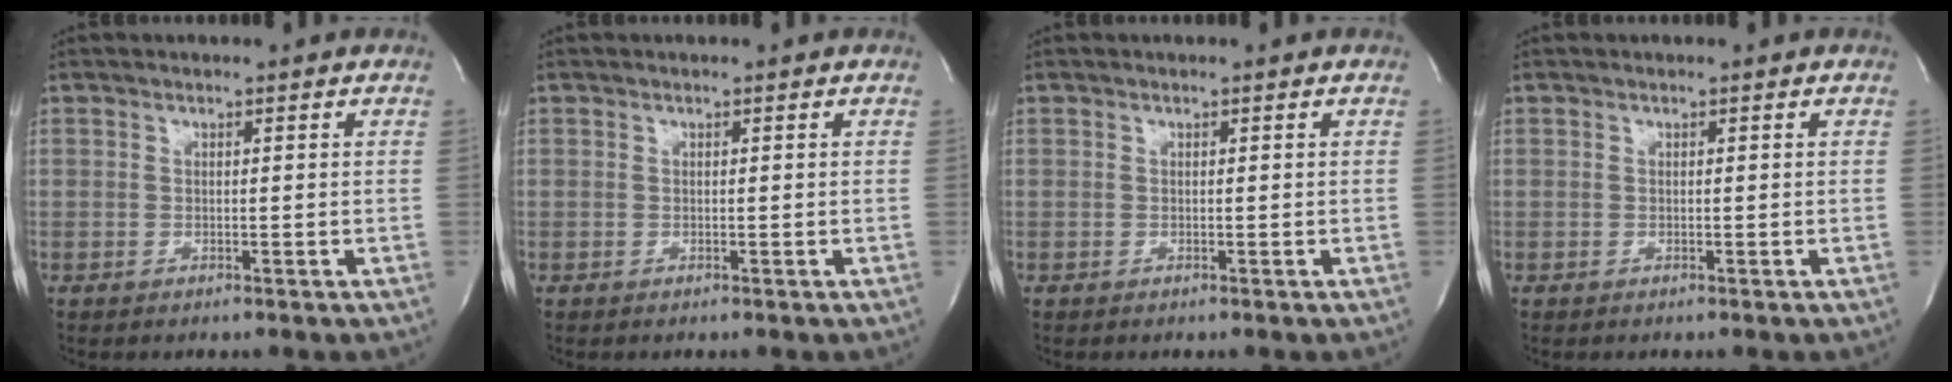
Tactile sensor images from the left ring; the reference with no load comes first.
{"total": 0.0}
{"total": 0.0}
{"total": 0.0}